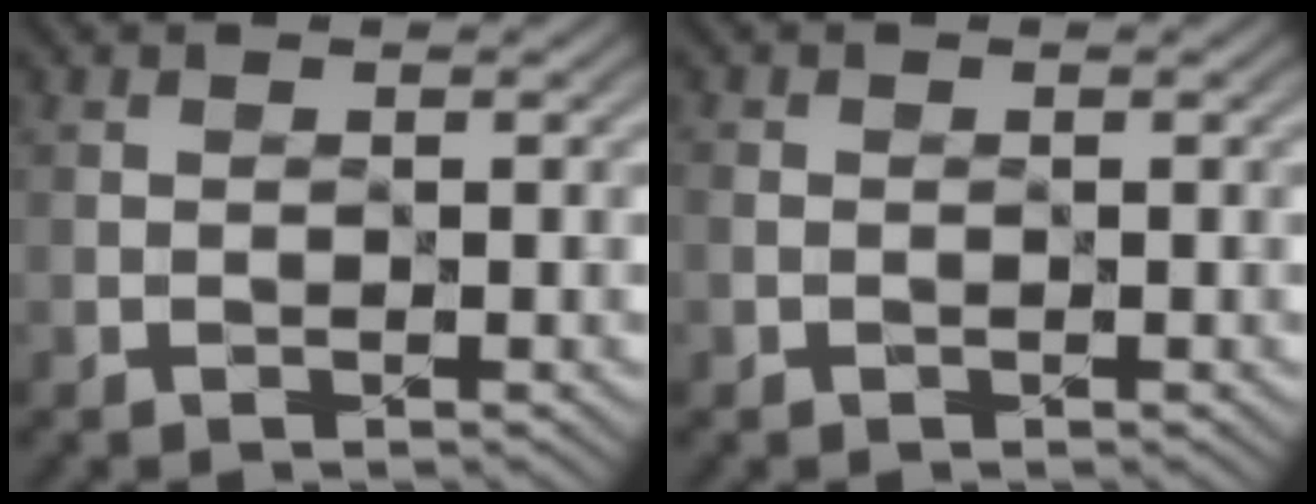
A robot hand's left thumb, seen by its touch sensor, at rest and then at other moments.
{"total": 0.7, "force": [-0.3, 0.7, 0.2], "torque": [0.000, -0.003, -0.007]}